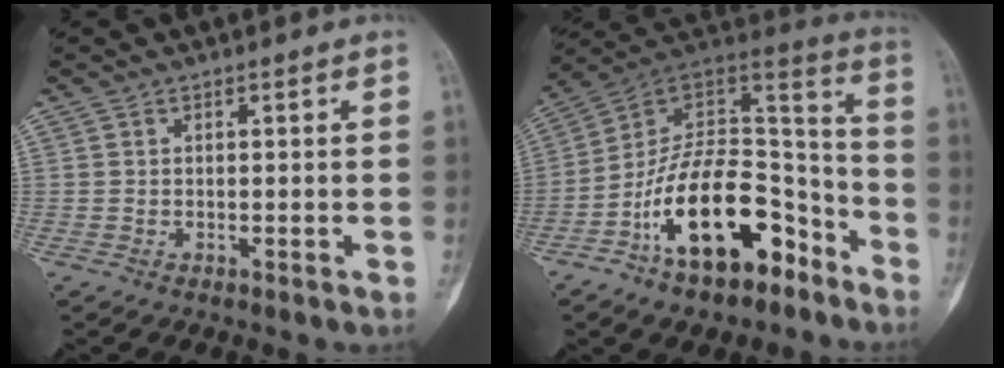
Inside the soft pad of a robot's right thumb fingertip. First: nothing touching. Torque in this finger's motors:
{"motor_torque": [2.81, 2.00, 2.12, -0.65, 0.38]}